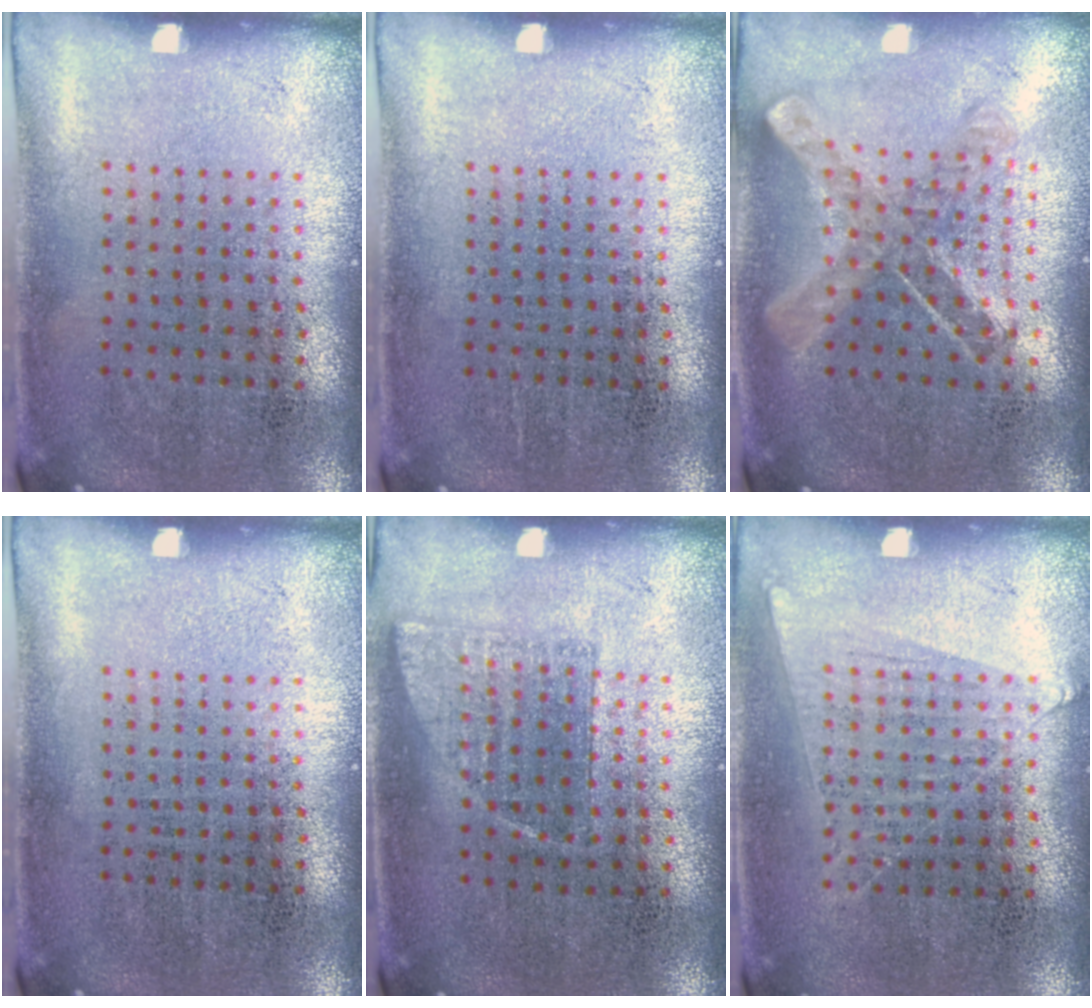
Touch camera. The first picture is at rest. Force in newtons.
{"total": 0.0}
{"total": 0.9, "press": 0.9, "slide": 0.1}
{"total": 0.0}
{"total": 0.7, "press": 0.7, "slide": 0.2}
{"total": 0.7, "press": 0.5, "slide": 0.5}